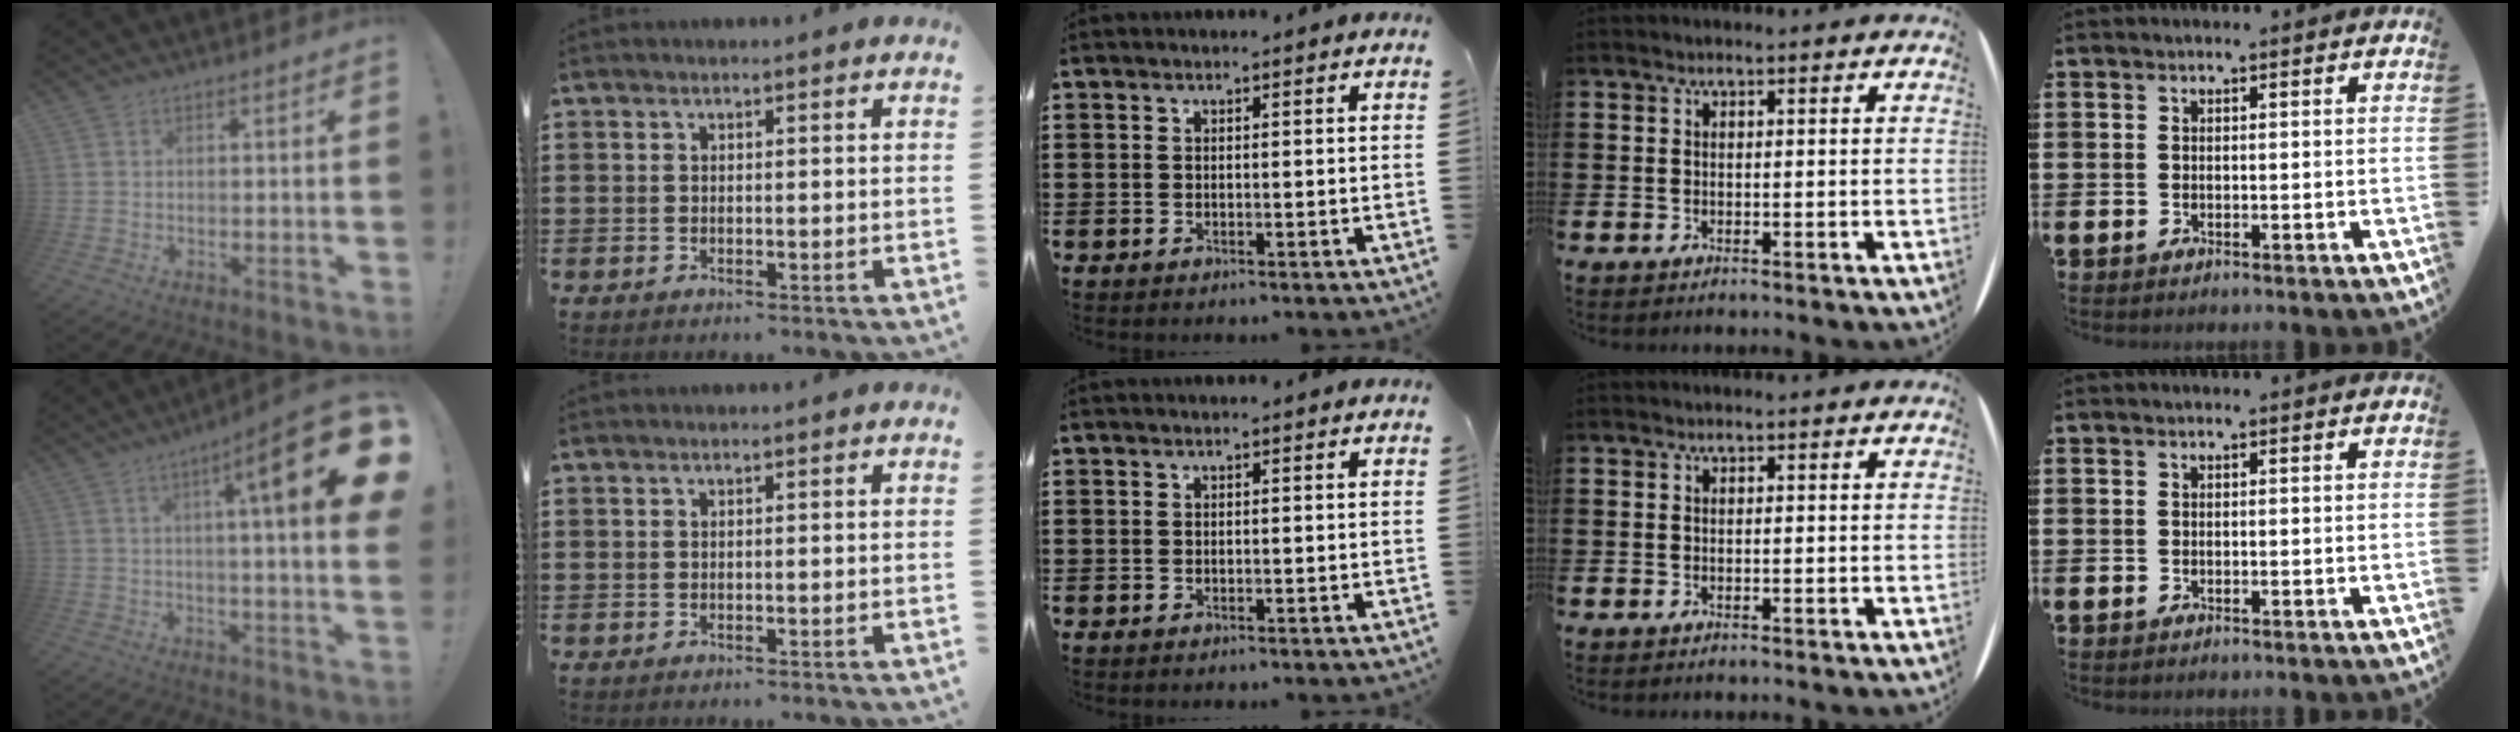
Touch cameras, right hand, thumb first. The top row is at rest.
{"thumb": {"total": 19.5, "force": [5.6, 2.6, 18.5], "torque": [-0.261, -0.031, 0.071]}}